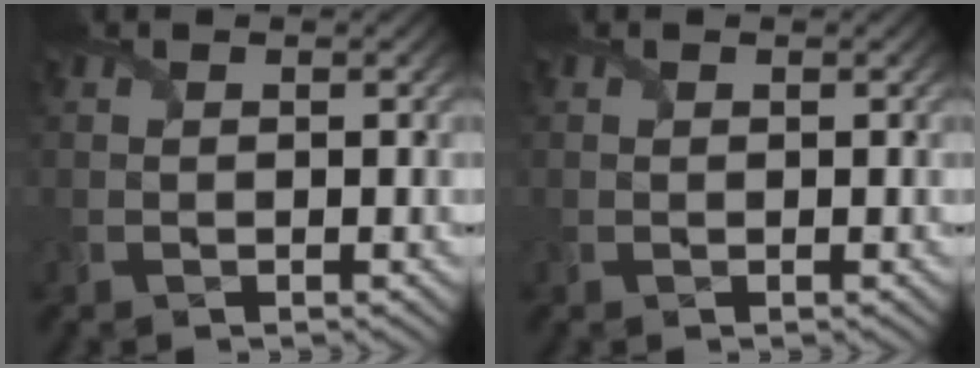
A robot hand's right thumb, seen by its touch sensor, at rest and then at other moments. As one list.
[{"total": 0.8, "force": [0.3, 0.7, 0.1], "torque": [-0.002, -0.003, 0.006]}]